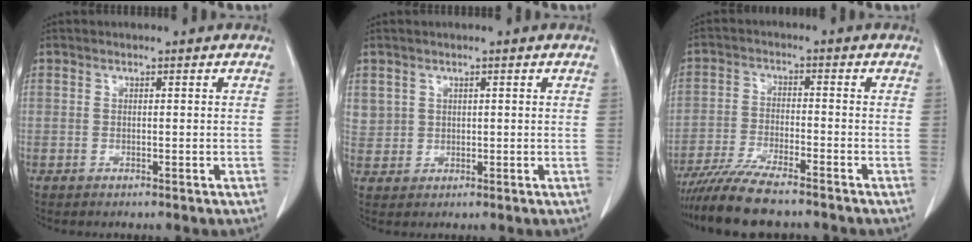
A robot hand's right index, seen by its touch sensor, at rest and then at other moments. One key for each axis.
{"total": 3.2, "fx": 1.2, "fy": 3.0, "fz": 0.3, "tx": 0.004, "ty": 0.008, "tz": 0.030}
{"total": 9.4, "fx": -8.0, "fy": 1.0, "fz": 4.8, "tx": -0.080, "ty": -0.027, "tz": -0.137}